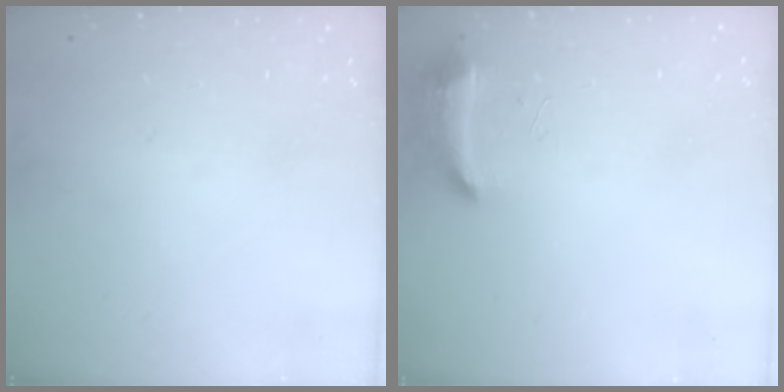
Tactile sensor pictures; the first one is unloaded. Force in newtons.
{"total": 16.8, "press": 10.1, "slide": 13.4}